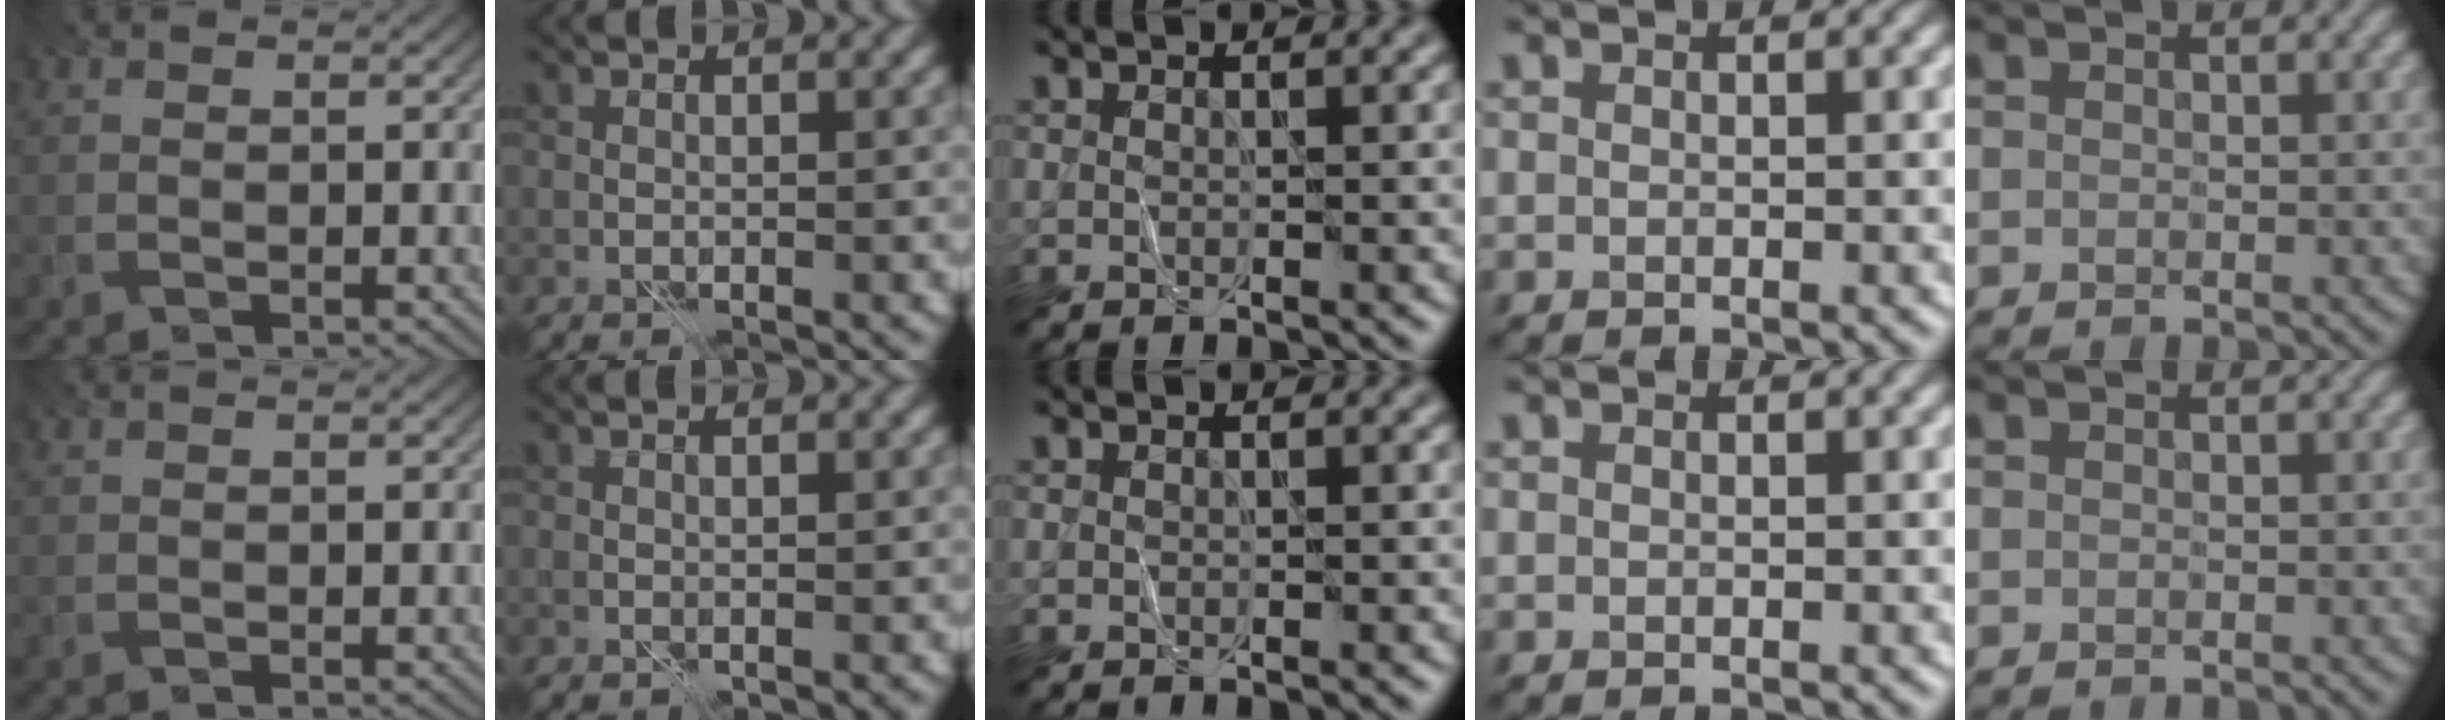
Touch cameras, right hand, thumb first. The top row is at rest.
{"index": {"total": 0.6, "force": [0.5, 0.0, 0.4], "torque": [-0.009, 0.003, 0.007]}}